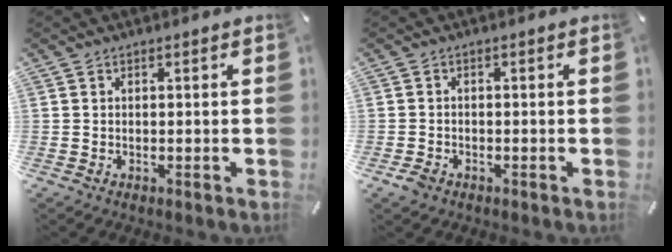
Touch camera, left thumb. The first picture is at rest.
{"total": 2.0, "force": [-1.2, 1.4, 0.8], "torque": [-0.021, 0.002, -0.026]}